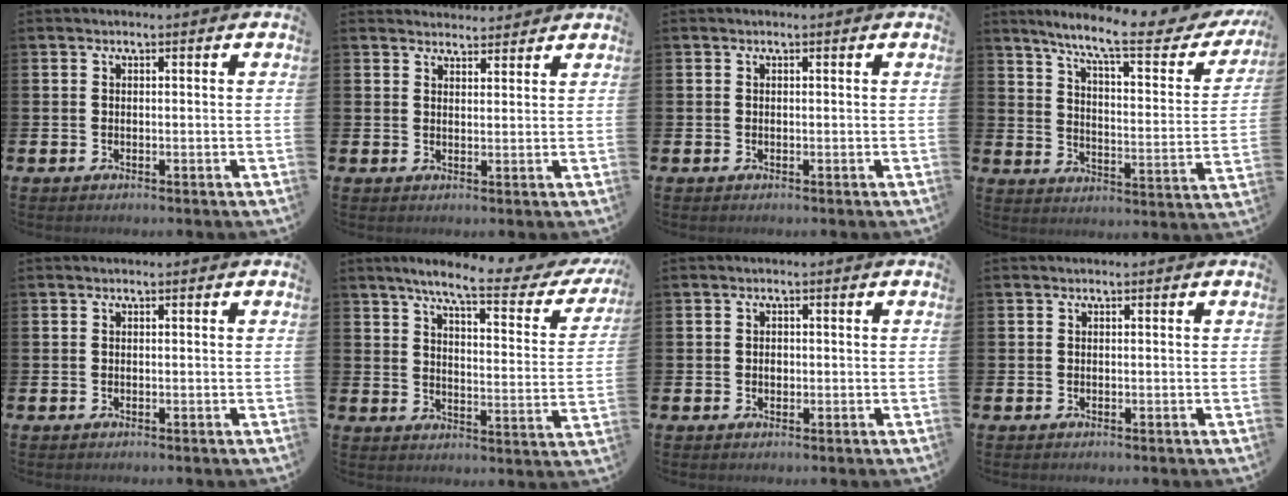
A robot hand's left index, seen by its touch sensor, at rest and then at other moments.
{"total": 2.8, "force": [2.7, 0.6, -0.2], "torque": [0.008, -0.015, 0.048]}
{"total": 0.0}
{"total": 9.8, "force": [7.9, 1.2, 5.7], "torque": [-0.128, -0.044, 0.123]}
{"total": 0.0}
{"total": 7.3, "force": [5.7, 0.8, 4.4], "torque": [-0.096, -0.038, 0.086]}
{"total": 0.9, "force": [-0.1, 0.7, 0.6], "torque": [-0.001, 0.001, -0.006]}
{"total": 0.0}